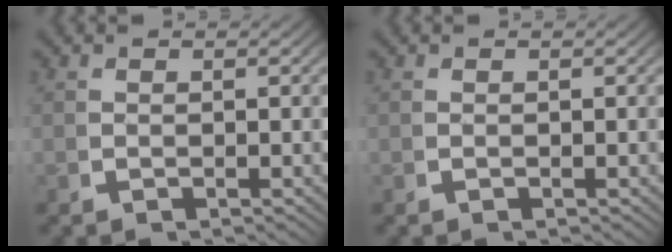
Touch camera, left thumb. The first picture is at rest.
{"total": 0.0}